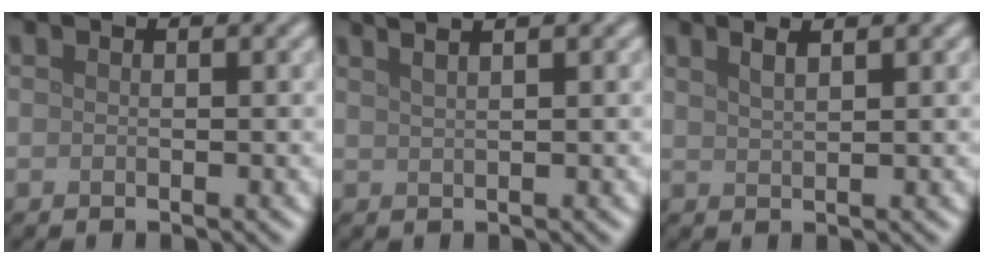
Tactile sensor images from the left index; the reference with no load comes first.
{"total": 4.5, "force": [3.0, 1.9, 2.8], "torque": [-0.017, 0.034, 0.016]}
{"total": 1.9, "force": [1.3, 0.6, 1.2], "torque": [-0.010, 0.009, 0.011]}